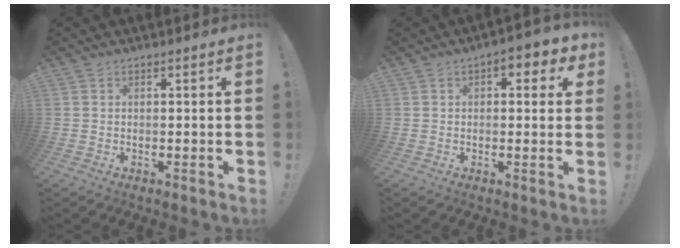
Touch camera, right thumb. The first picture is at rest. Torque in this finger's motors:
{"motor_torque": [0.33, 1.74, 0.79, -0.08, -0.03]}